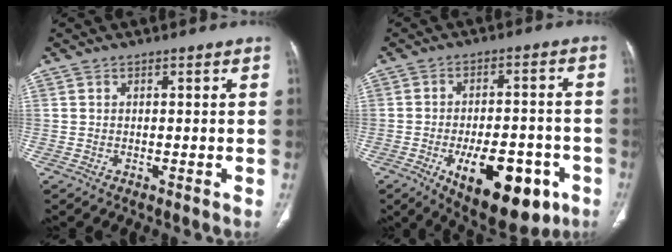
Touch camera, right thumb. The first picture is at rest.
{"total": 17.5, "force": [-7.3, 8.2, 13.6], "torque": [-0.172, 0.023, -0.090]}